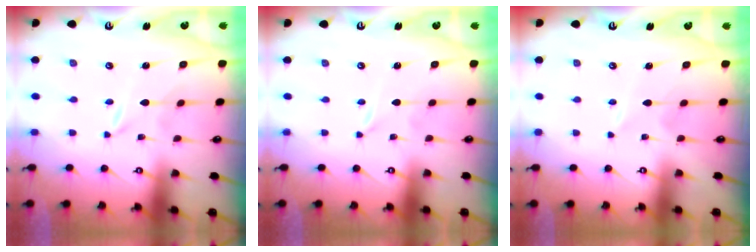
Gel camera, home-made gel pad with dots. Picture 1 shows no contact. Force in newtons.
{"total": 0.0}
{"total": 2.2, "press": 2.2, "slide": 0.3}